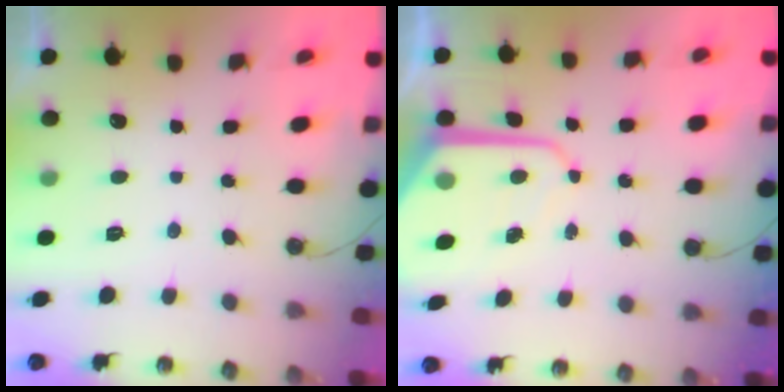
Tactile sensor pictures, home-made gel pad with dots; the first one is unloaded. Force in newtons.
{"total": 10.1, "press": 10.0, "slide": 0.7}